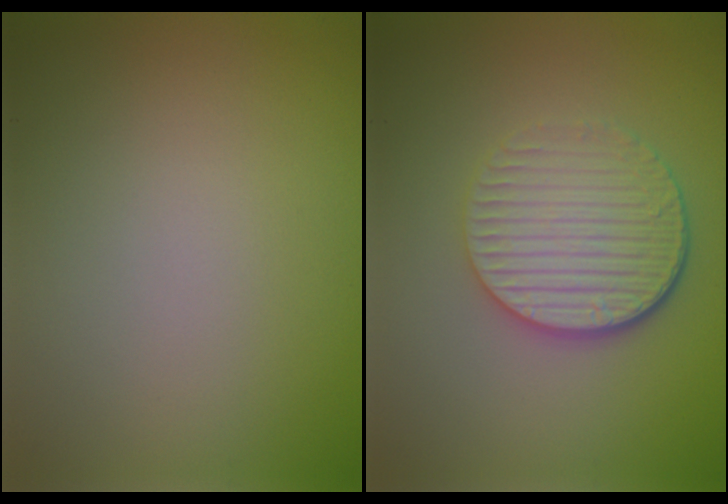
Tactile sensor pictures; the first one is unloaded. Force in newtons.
{"total": 5.1, "press": 3.9, "slide": 3.3}